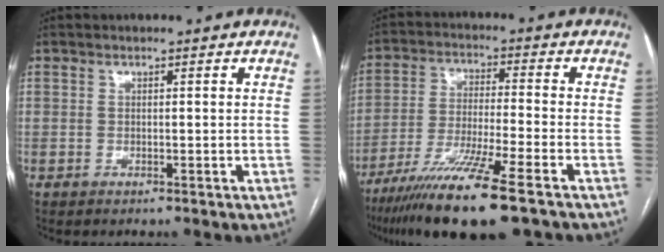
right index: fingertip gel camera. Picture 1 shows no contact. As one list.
[{"total": 14.0, "force": [-9.4, -0.2, 10.4], "torque": [-0.208, -0.043, -0.167]}]